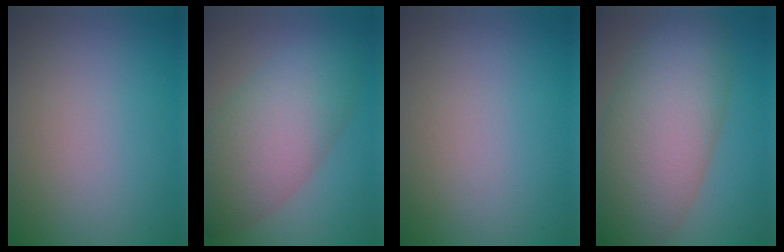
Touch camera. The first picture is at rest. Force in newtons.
{"total": 8.2, "press": 8.2, "slide": 0.3}
{"total": 0.0}
{"total": 11.6, "press": 11.6, "slide": 0.3}